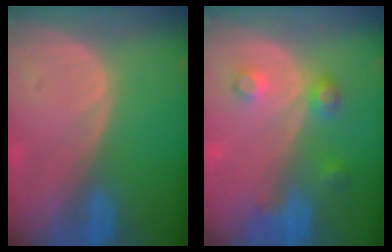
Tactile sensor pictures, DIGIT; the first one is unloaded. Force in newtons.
{"total": 3.9, "press": 3.9, "slide": 0.1}